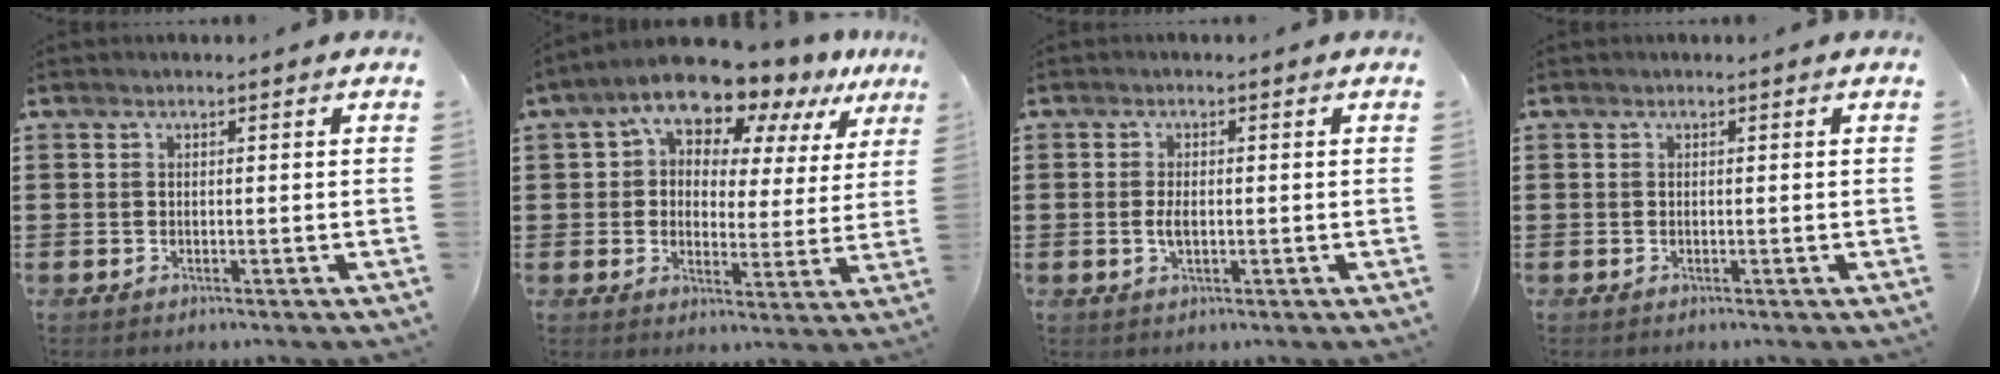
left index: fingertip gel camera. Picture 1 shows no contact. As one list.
[{"total": 10.1, "force": [8.5, 4.1, 3.7], "torque": [-0.102, -0.048, 0.152]}, {"total": 2.2, "force": [-0.3, 1.0, 2.0], "torque": [-0.046, -0.002, -0.008]}, {"total": 0.0}]